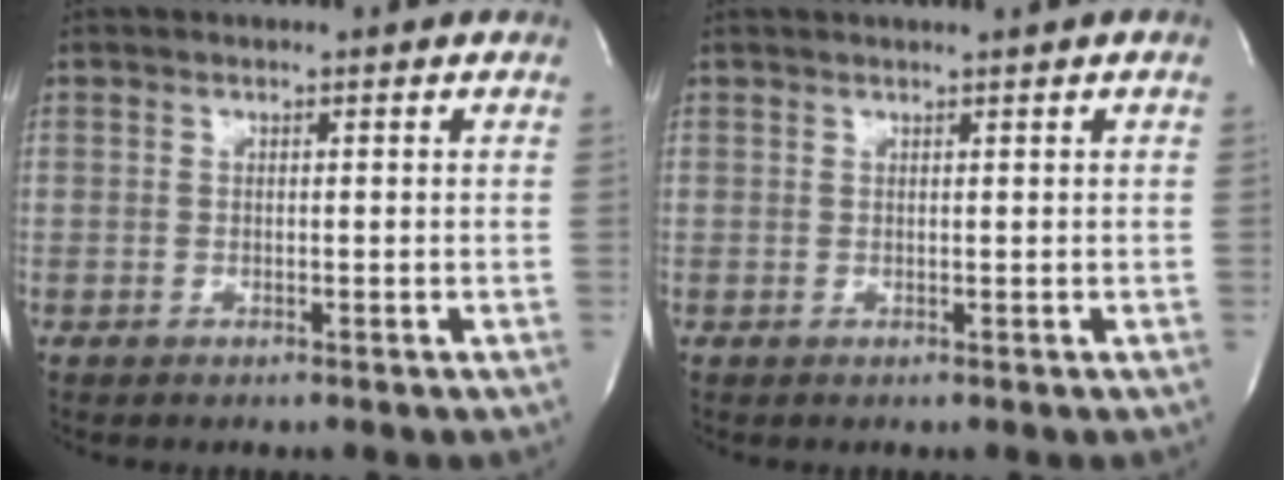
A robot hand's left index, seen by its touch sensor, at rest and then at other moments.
{"total": 1.3, "force": [1.0, -0.5, 0.8], "torque": [-0.009, 0.001, 0.019]}